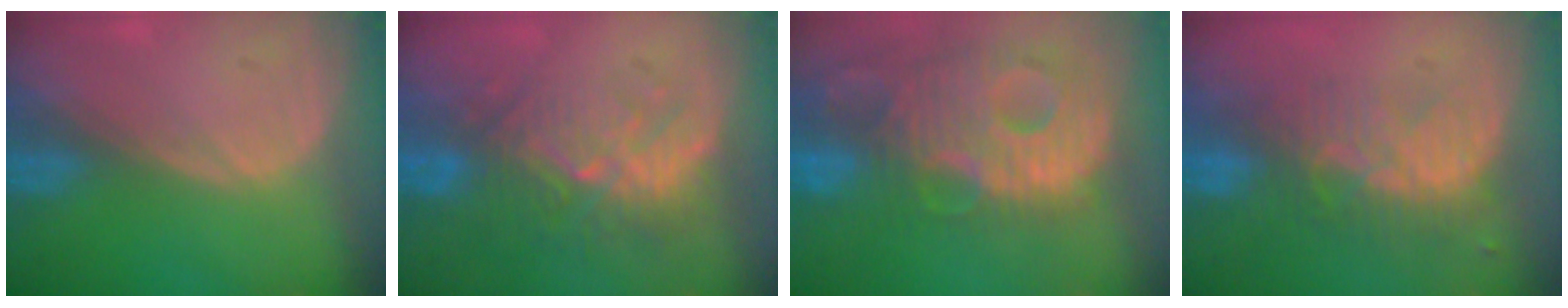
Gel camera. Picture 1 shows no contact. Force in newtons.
{"total": 9.4, "press": 9.1, "slide": 2.6}
{"total": 13.8, "press": 11.9, "slide": 7.1}
{"total": 8.1, "press": 7.5, "slide": 3.1}